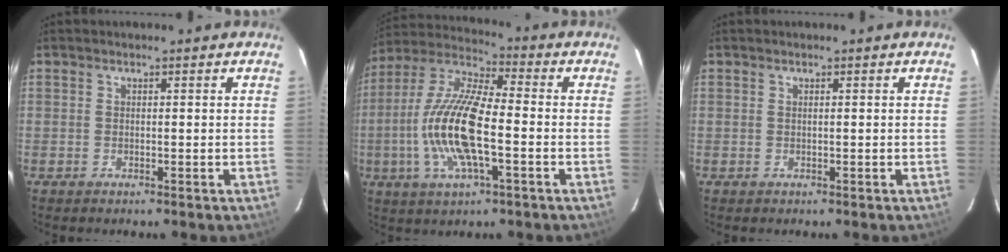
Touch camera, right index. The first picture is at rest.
{"total": 16.3, "force": [-3.3, 4.8, 15.2], "torque": [-0.311, -0.002, -0.072]}
{"total": 0.0}